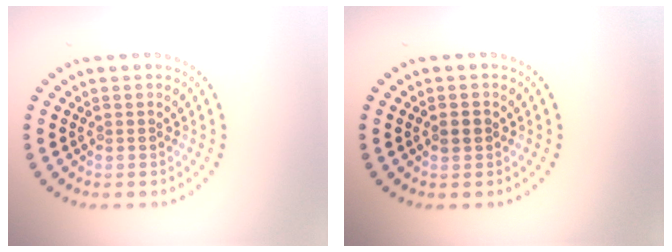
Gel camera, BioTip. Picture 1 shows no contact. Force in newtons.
{"total": 1.0, "press": 1.0, "slide": 0.1}